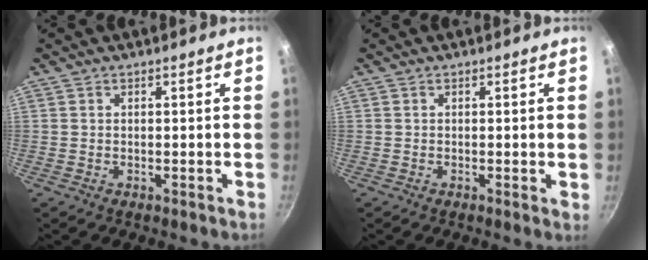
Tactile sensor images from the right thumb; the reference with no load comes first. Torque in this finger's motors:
{"motor_torque": [-0.26, -0.13, -0.43, -0.02, 0.04]}